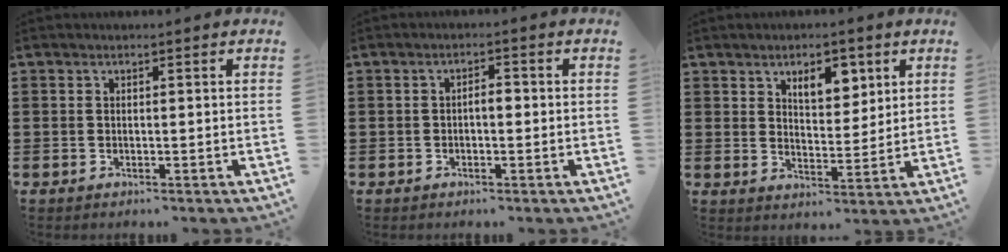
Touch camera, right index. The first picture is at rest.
{"total": 2.0, "force": [-0.4, 0.8, 1.8], "torque": [-0.035, 0.004, -0.009]}
{"total": 5.7, "force": [3.2, 3.0, 3.7], "torque": [-0.059, 0.003, 0.052]}